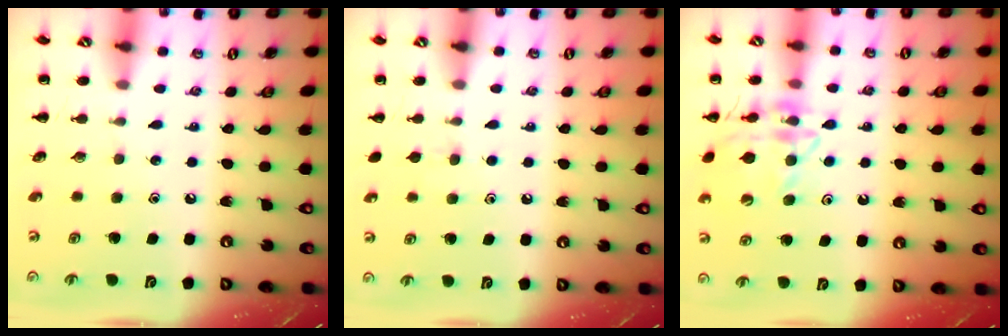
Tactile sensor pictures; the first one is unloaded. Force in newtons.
{"total": 3.3, "press": 3.0, "slide": 1.3}
{"total": 14.5, "press": 14.4, "slide": 1.2}